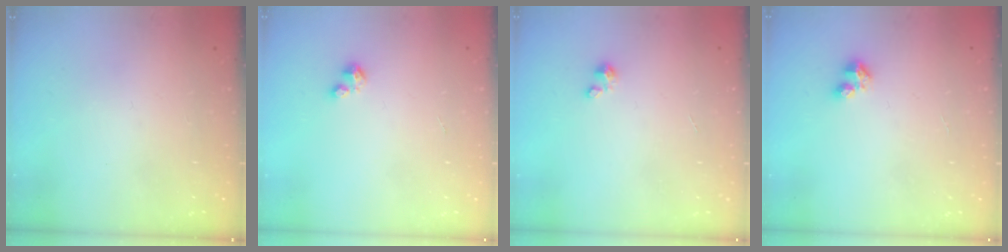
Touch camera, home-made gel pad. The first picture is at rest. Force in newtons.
{"total": 2.1, "press": 2.0, "slide": 0.5}
{"total": 0.8, "press": 0.7, "slide": 0.3}
{"total": 3.2, "press": 3.2, "slide": 0.3}